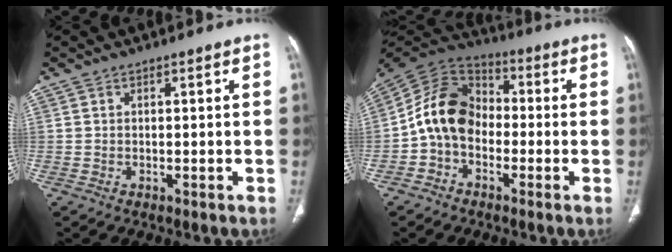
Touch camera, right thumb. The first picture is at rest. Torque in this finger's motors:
{"motor_torque": [1.05, 2.24, 1.13, -0.95, 0.13]}